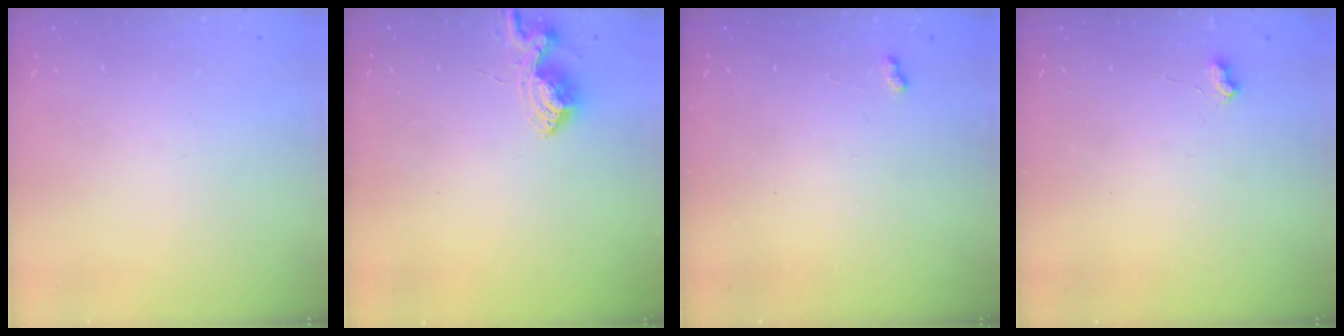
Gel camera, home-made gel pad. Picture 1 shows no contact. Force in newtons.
{"total": 9.0, "press": 9.0, "slide": 0.6}
{"total": 4.1, "press": 4.0, "slide": 0.6}
{"total": 2.4, "press": 2.4, "slide": 0.5}